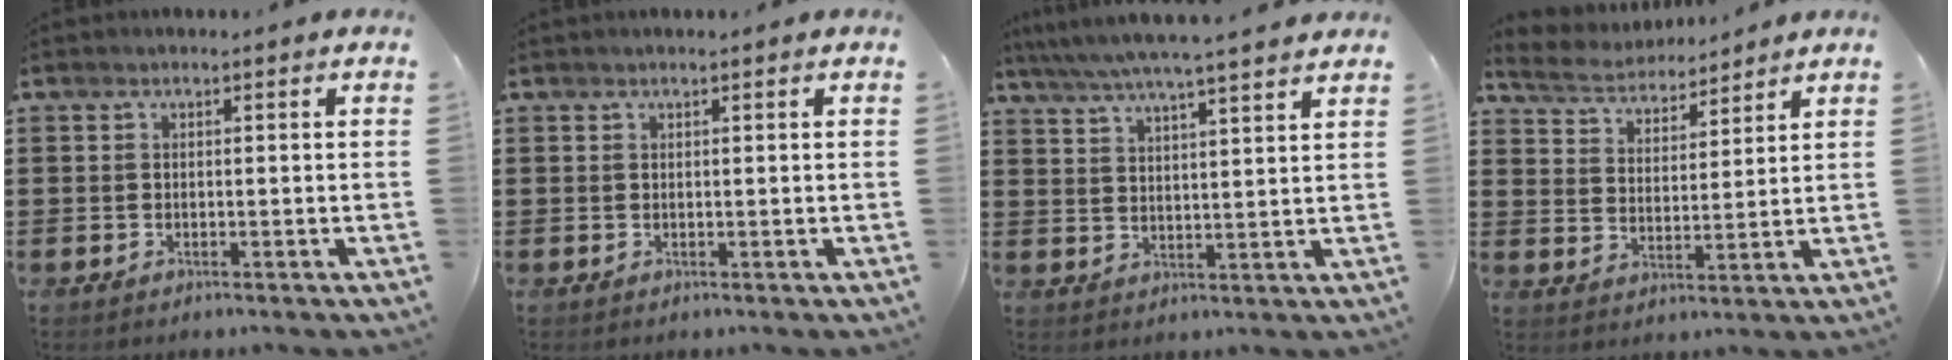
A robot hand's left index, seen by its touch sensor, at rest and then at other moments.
{"total": 0.0}
{"total": 5.1, "force": [4.5, -0.4, 2.3], "torque": [-0.061, -0.025, 0.075]}
{"total": 4.8, "force": [4.7, 0.8, 0.2], "torque": [-0.030, -0.024, 0.081]}